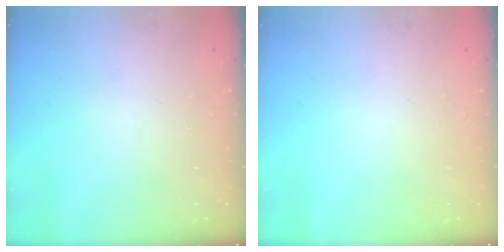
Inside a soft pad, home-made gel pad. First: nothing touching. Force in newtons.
{"total": 0.0}